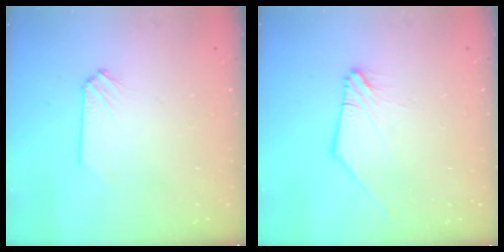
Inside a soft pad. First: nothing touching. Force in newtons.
{"total": 1.2, "press": 1.2, "slide": 0.2}